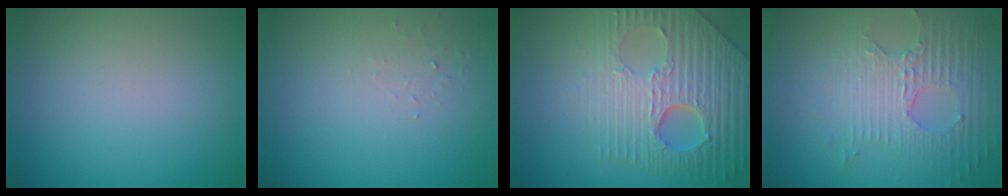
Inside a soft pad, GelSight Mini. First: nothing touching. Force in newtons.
{"total": 0.6, "press": 0.3, "slide": 0.6}
{"total": 8.3, "press": 6.2, "slide": 5.6}
{"total": 5.2, "press": 3.4, "slide": 3.9}